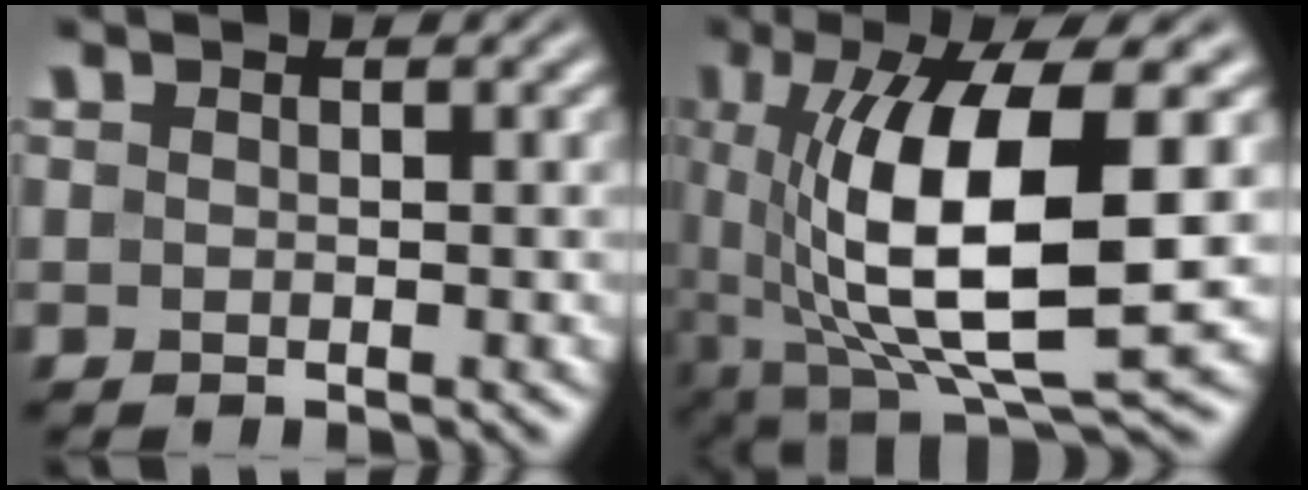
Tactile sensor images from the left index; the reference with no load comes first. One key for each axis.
{"total": 12.1, "fx": 0.7, "fy": 4.0, "fz": 11.5, "tx": -0.210, "ty": -0.011, "tz": 0.019}